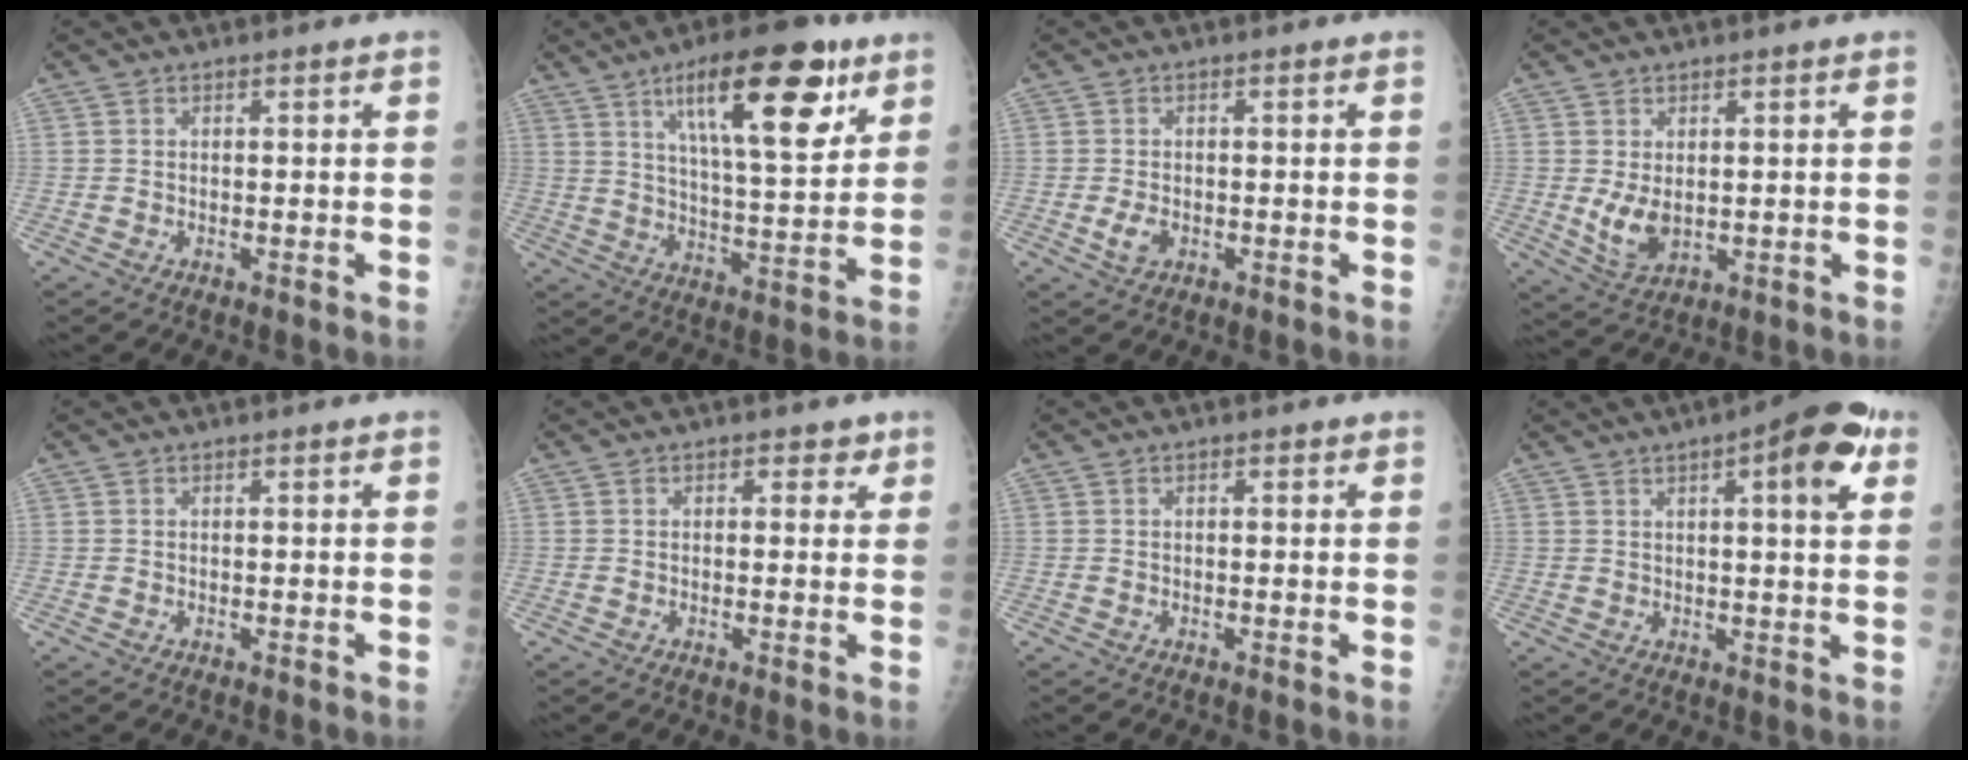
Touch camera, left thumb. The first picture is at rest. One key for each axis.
{"total": 19.7, "fx": 10.3, "fy": 6.2, "fz": 15.7, "tx": -0.210, "ty": -0.040, "tz": 0.162}
{"total": 2.9, "fx": -0.8, "fy": 1.9, "fz": 2.0, "tx": -0.037, "ty": 0.000, "tz": -0.013}
{"total": 5.4, "fx": 0.3, "fy": 3.3, "fz": 4.2, "tx": -0.072, "ty": -0.014, "tz": 0.019}
{"total": 0.0}
{"total": 2.5, "fx": 1.1, "fy": 1.7, "fz": 1.5, "tx": 0.002, "ty": 0.000, "tz": 0.008}
{"total": 0.8, "fx": 0.3, "fy": 0.5, "fz": 0.6, "tx": -0.005, "ty": 0.001, "tz": 0.001}
{"total": 11.3, "fx": 4.9, "fy": 3.1, "fz": 9.7, "tx": -0.110, "ty": -0.004, "tz": 0.057}